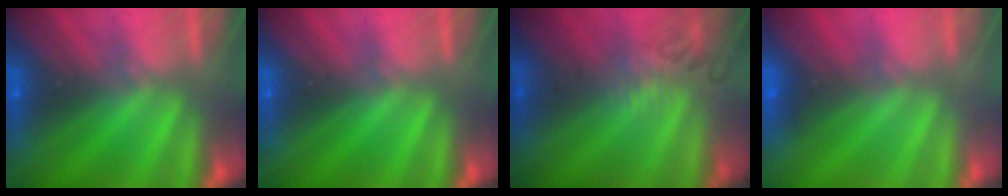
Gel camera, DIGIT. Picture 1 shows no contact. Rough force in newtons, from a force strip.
{"total": 0.0}
{"total": 2.4}
{"total": 2.0}